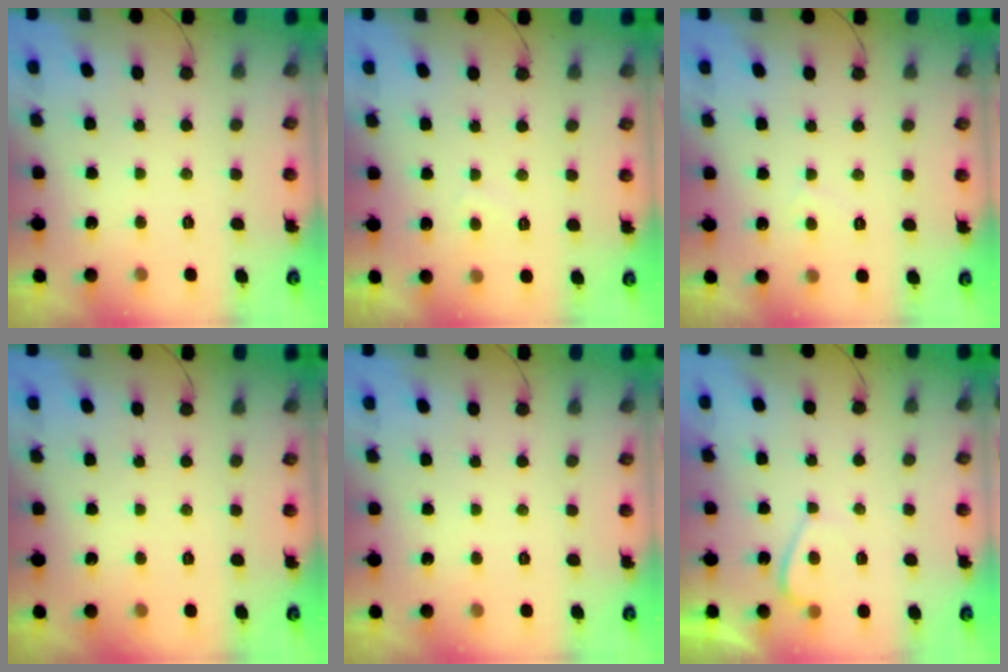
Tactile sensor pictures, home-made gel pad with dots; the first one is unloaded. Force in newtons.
{"total": 1.7, "press": 1.6, "slide": 0.5}
{"total": 3.9, "press": 3.9, "slide": 0.5}
{"total": 0.0}
{"total": 0.0}
{"total": 1.8, "press": 1.7, "slide": 0.6}